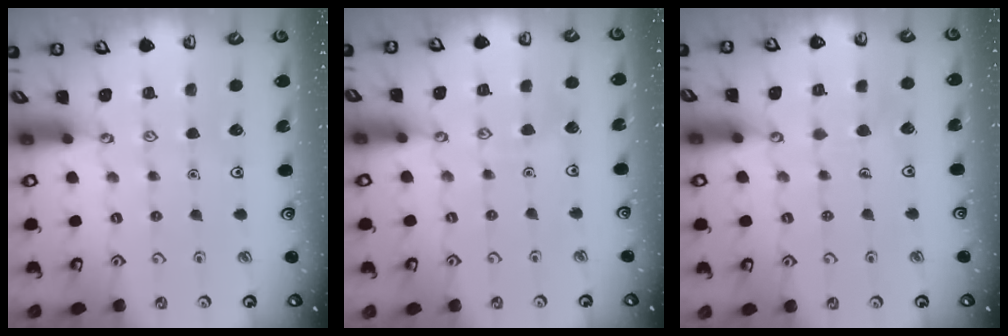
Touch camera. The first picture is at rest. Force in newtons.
{"total": 3.4, "press": 3.3, "slide": 0.3}
{"total": 3.8, "press": 3.7, "slide": 0.3}